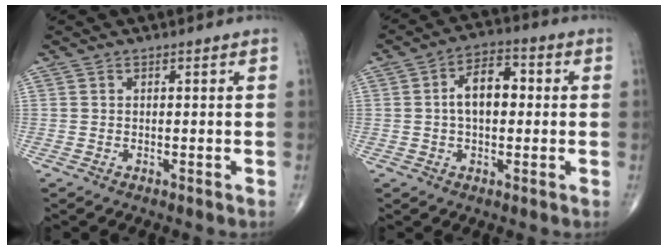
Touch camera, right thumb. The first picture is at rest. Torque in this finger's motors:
{"motor_torque": [0.07, 1.74, 0.69, -0.20, 0.08]}